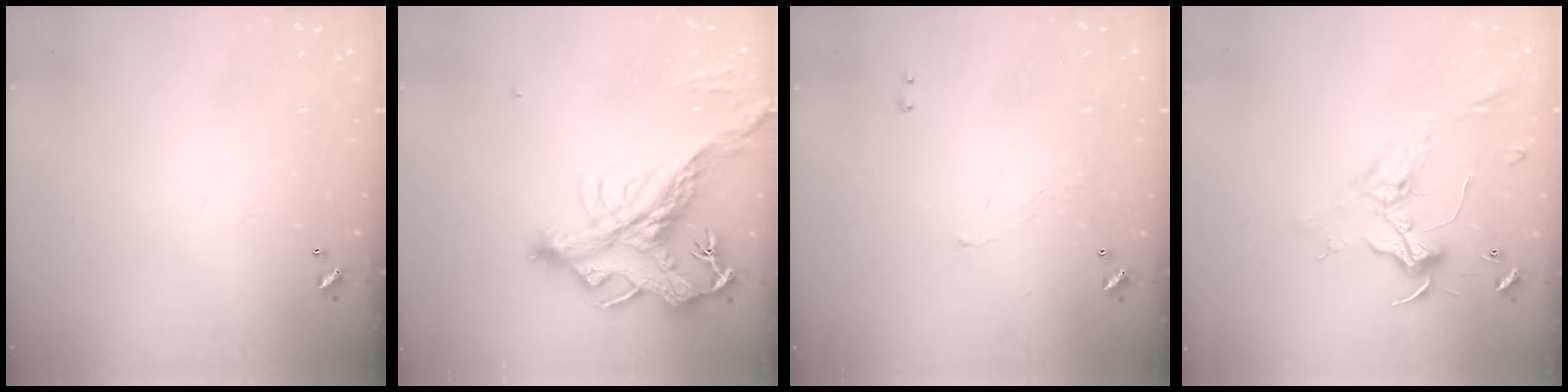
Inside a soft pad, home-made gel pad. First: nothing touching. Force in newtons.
{"total": 6.6, "press": 6.3, "slide": 1.9}
{"total": 1.3, "press": 1.2, "slide": 0.5}
{"total": 2.4, "press": 2.3, "slide": 0.8}